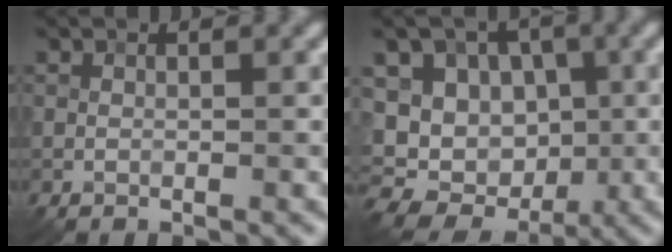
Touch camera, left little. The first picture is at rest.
{"total": 12.8, "force": [-0.6, 11.0, 6.4], "torque": [-0.102, 0.029, -0.030]}